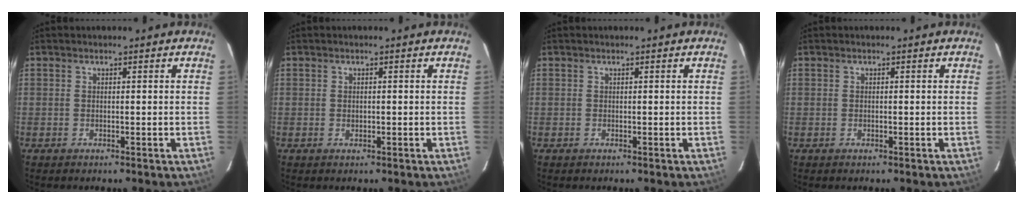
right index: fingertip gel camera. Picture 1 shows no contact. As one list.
[{"total": 0.7, "force": [-0.1, 0.5, 0.5], "torque": [-0.006, 0.003, 0.001]}, {"total": 0.0}, {"total": 0.0}]